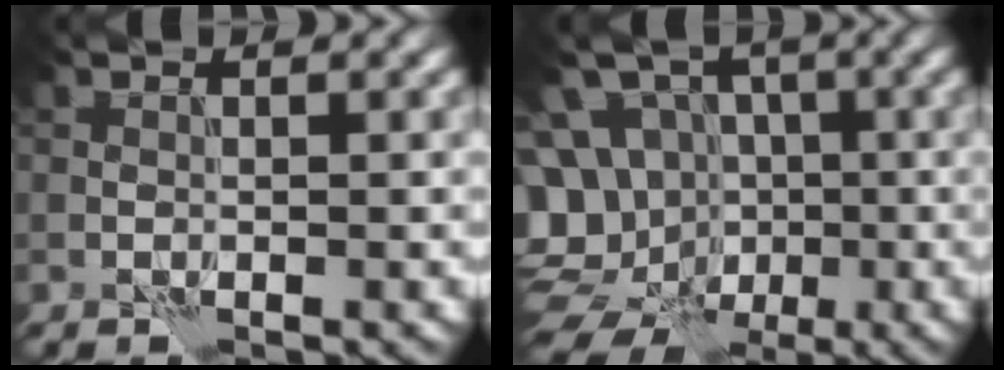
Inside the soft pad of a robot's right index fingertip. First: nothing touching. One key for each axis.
{"total": 11.8, "fx": -3.1, "fy": 10.0, "fz": 5.6, "tx": -0.137, "ty": 0.011, "tz": -0.046}